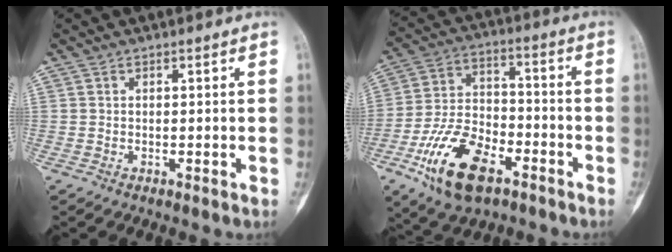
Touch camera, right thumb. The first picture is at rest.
{"total": 16.4, "force": [-8.4, 8.5, 11.3], "torque": [-0.201, 0.041, -0.150]}